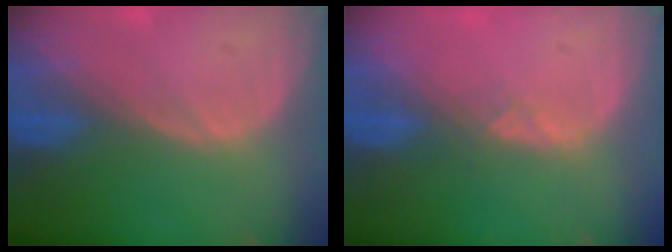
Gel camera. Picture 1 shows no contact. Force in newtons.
{"total": 1.4, "press": 1.2, "slide": 0.8}